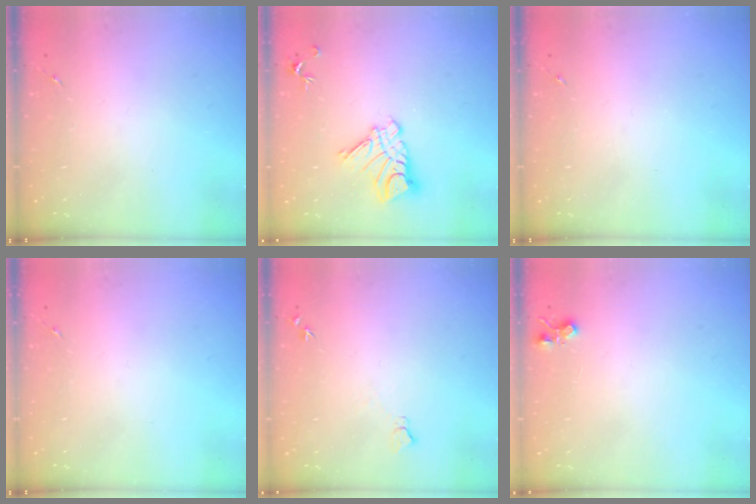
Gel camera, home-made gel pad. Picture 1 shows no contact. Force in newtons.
{"total": 11.1, "press": 11.0, "slide": 1.1}
{"total": 0.0}
{"total": 0.0}
{"total": 5.5, "press": 5.5, "slide": 0.7}
{"total": 4.8, "press": 4.8, "slide": 0.7}